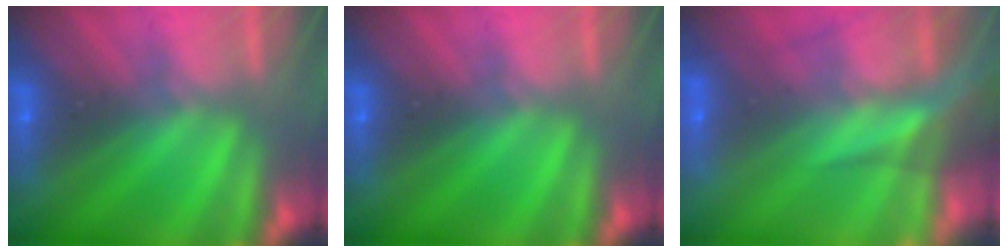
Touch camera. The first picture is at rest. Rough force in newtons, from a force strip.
{"total": 0.0}
{"total": 7.5}